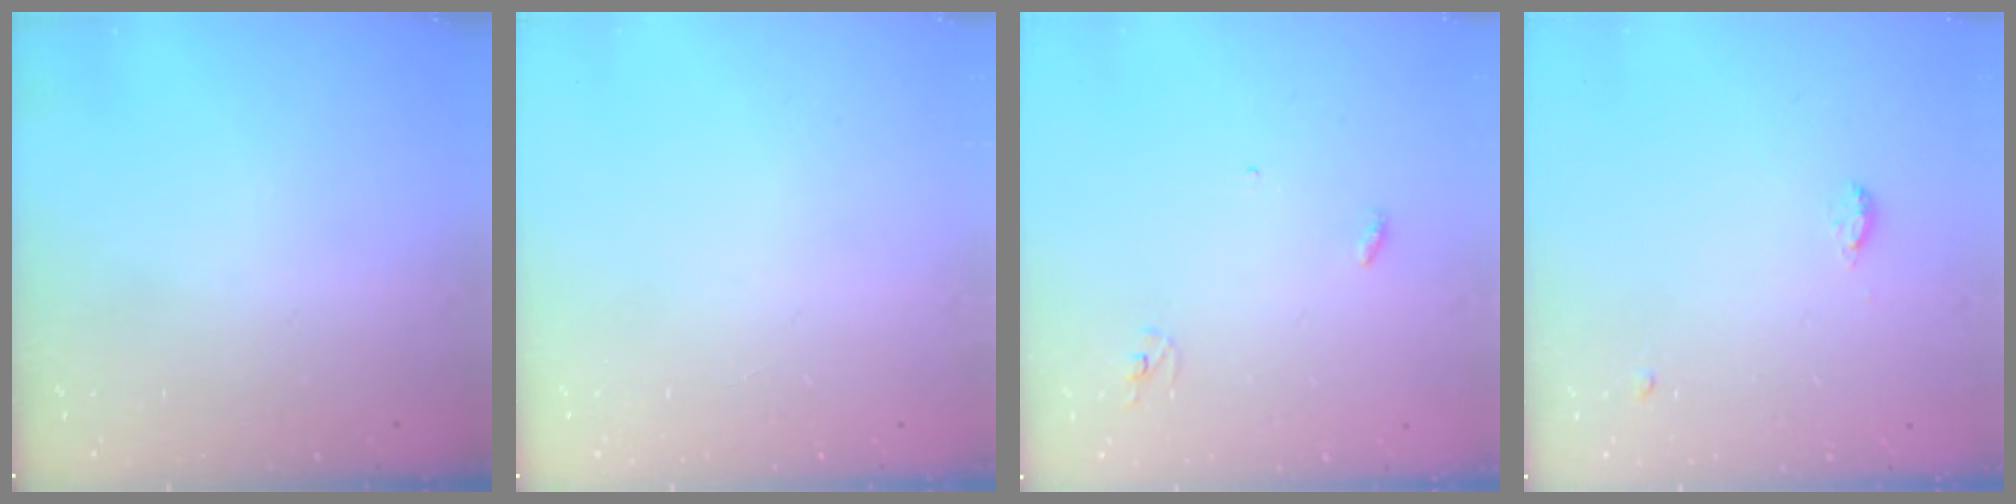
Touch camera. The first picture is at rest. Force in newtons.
{"total": 0.0}
{"total": 2.9, "press": 2.9, "slide": 0.2}
{"total": 8.1, "press": 5.6, "slide": 5.8}